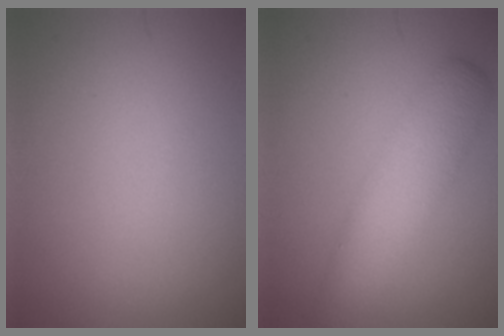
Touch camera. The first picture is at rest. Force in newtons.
{"total": 4.7, "press": 4.7, "slide": 0.2}